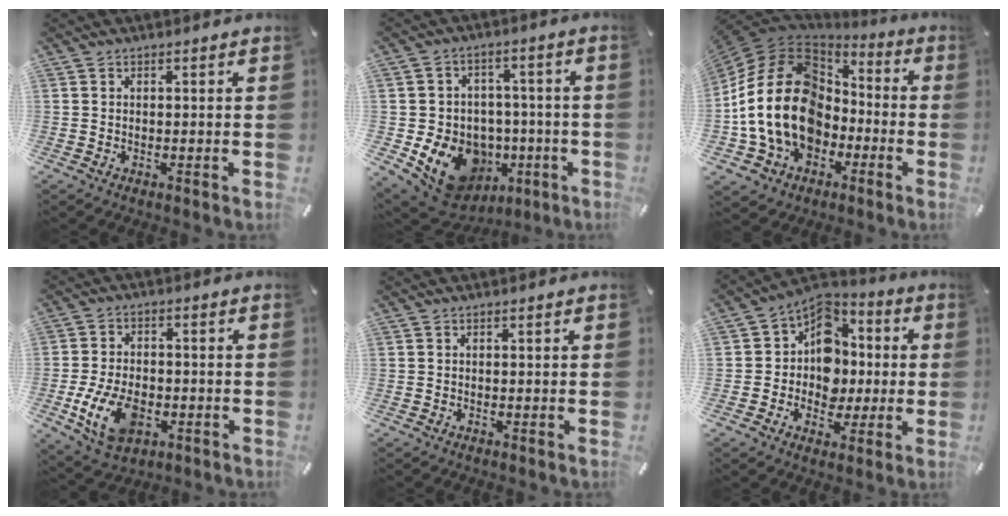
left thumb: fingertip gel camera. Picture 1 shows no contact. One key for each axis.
{"total": 15.5, "fx": -5.6, "fy": 12.5, "fz": 7.4, "tx": -0.115, "ty": 0.025, "tz": -0.073}
{"total": 21.3, "fx": -2.7, "fy": 16.6, "fz": 13.1, "tx": -0.289, "ty": 0.013, "tz": -0.044}
{"total": 12.0, "fx": -3.6, "fy": 7.8, "fz": 8.5, "tx": -0.172, "ty": -0.005, "tz": -0.064}
{"total": 0.0}
{"total": 11.8, "fx": -0.6, "fy": 10.9, "fz": 4.6, "tx": -0.063, "ty": 0.000, "tz": -0.002}